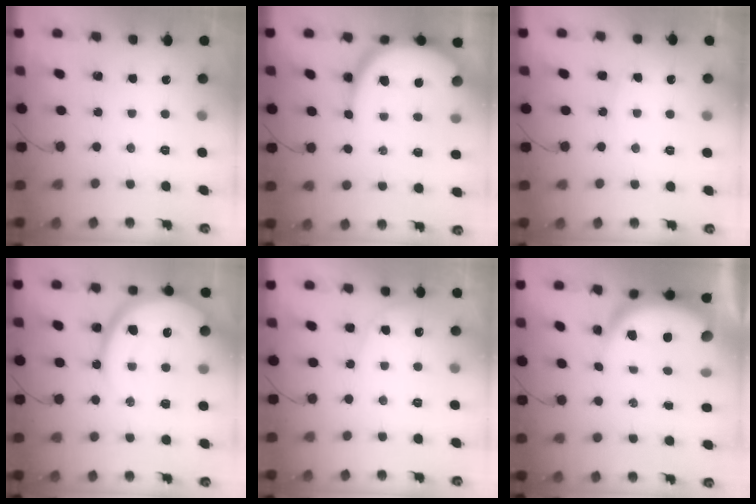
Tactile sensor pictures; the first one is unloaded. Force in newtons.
{"total": 13.8, "press": 13.7, "slide": 1.5}
{"total": 4.3, "press": 4.2, "slide": 0.6}
{"total": 18.3, "press": 18.3, "slide": 1.7}
{"total": 6.9, "press": 6.9, "slide": 0.6}
{"total": 7.3, "press": 7.2, "slide": 1.0}